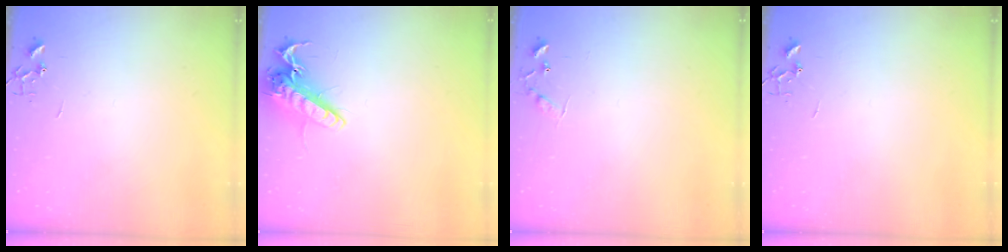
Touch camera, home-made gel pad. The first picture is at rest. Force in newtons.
{"total": 13.8, "press": 13.7, "slide": 1.9}
{"total": 6.5, "press": 6.5, "slide": 0.6}
{"total": 0.0}